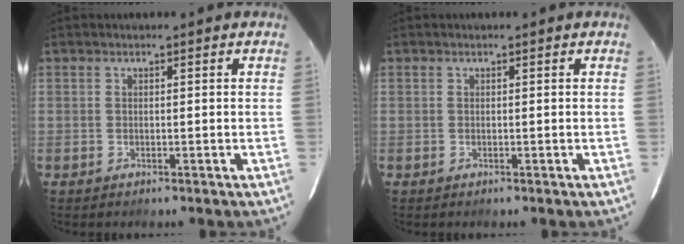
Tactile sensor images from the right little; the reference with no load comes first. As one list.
[{"total": 0.0}]